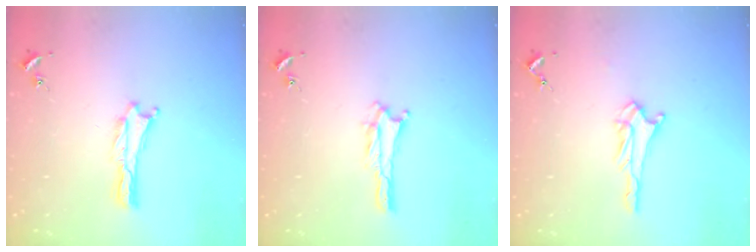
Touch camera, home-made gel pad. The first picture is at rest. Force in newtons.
{"total": 1.4, "press": 1.3, "slide": 0.3}
{"total": 2.6, "press": 2.6, "slide": 0.3}